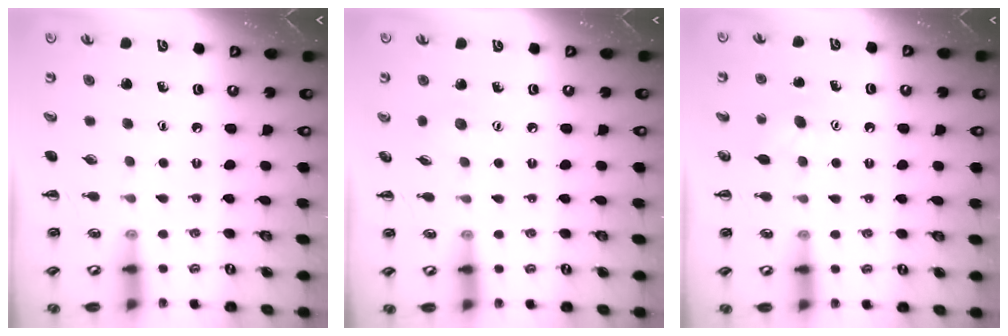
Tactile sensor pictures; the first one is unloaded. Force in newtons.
{"total": 4.6, "press": 4.4, "slide": 1.1}
{"total": 3.7, "press": 3.6, "slide": 0.7}